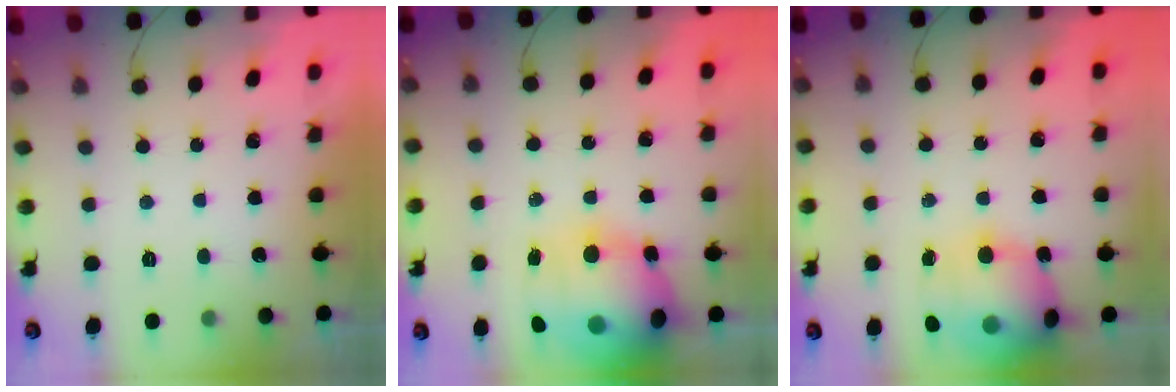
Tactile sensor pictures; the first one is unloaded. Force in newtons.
{"total": 21.5, "press": 20.9, "slide": 4.9}
{"total": 17.7, "press": 17.3, "slide": 3.8}